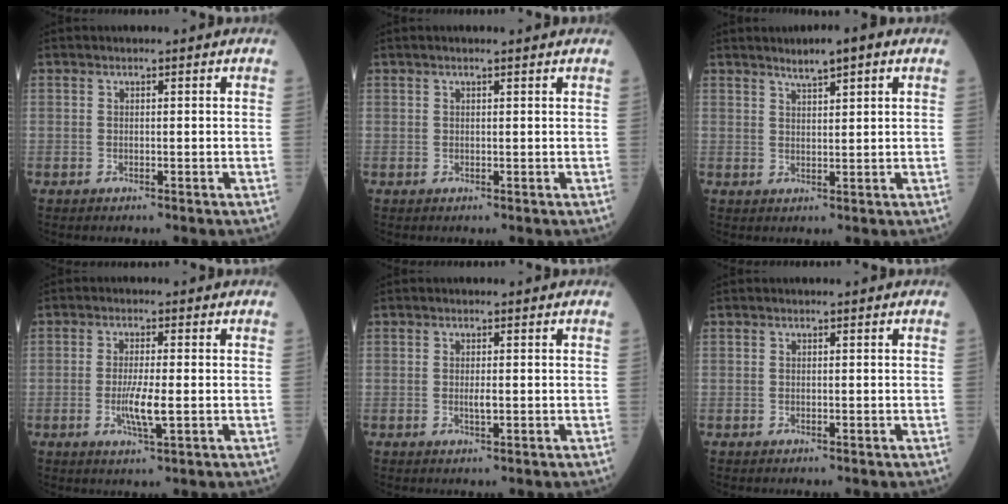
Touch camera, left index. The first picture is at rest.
{"total": 2.0, "force": [1.6, 0.0, 1.2], "torque": [-0.017, 0.018, 0.022]}
{"total": 4.2, "force": [2.8, 0.4, 3.1], "torque": [-0.054, 0.012, 0.045]}
{"total": 4.4, "force": [-0.8, 0.4, 4.3], "torque": [-0.089, -0.008, -0.014]}
{"total": 1.2, "force": [0.0, 0.2, 1.2], "torque": [-0.025, -0.002, 0.000]}
{"total": 0.0}